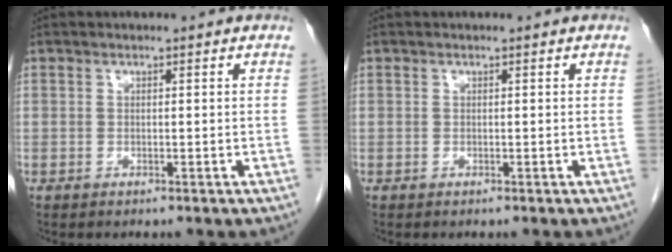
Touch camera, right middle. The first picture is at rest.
{"total": 0.0}